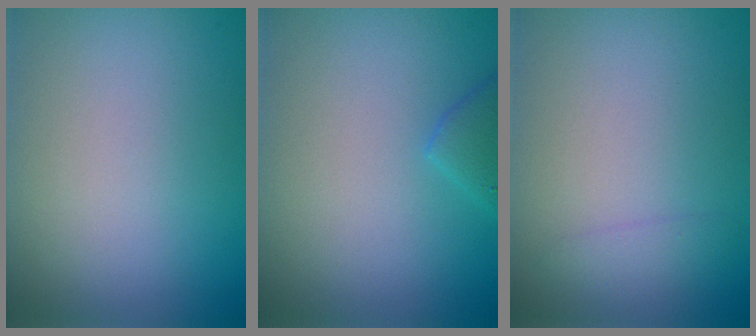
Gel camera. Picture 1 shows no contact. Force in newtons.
{"total": 1.9, "press": 1.9, "slide": 0.1}
{"total": 1.3, "press": 1.3, "slide": 0.0}